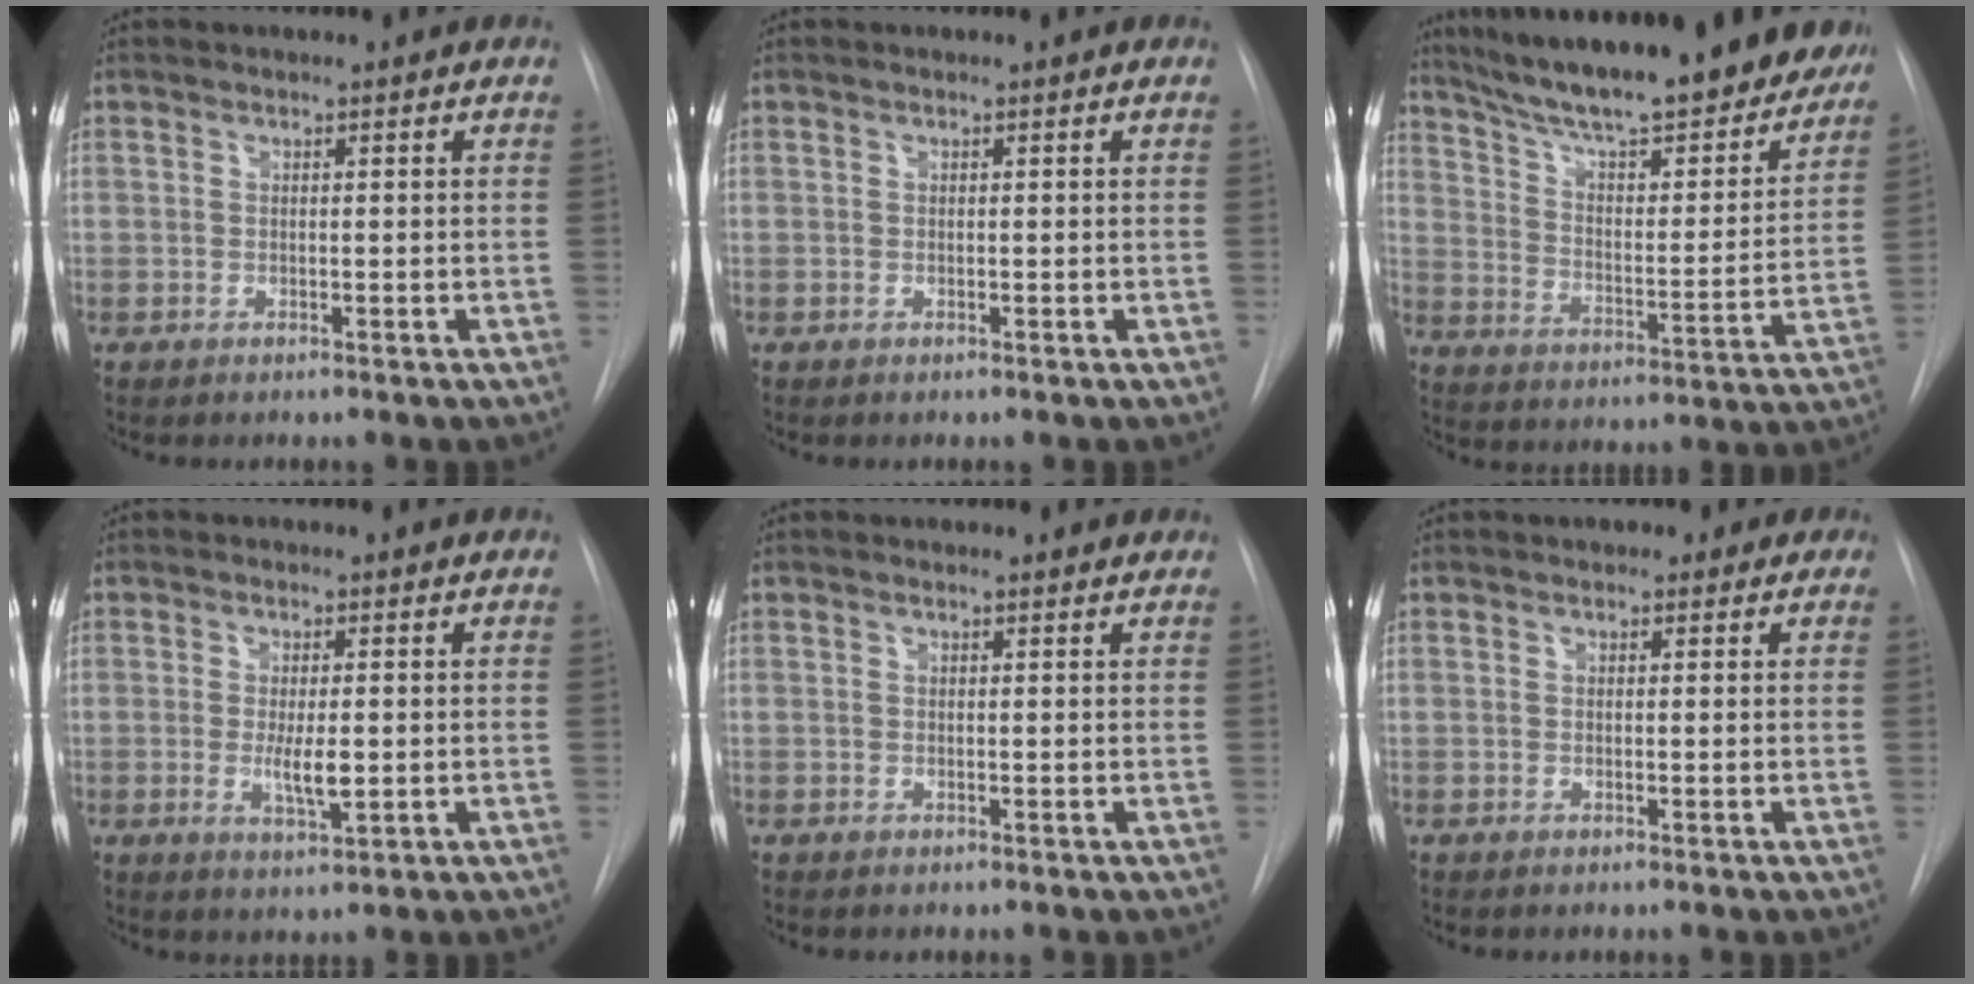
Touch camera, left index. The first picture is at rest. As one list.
[{"total": 0.0}, {"total": 27.3, "force": [23.3, 5.2, 13.3], "torque": [-0.213, -0.036, 0.320]}, {"total": 4.4, "force": [-1.2, 1.1, 4.1], "torque": [-0.075, -0.012, -0.013]}, {"total": 0.8, "force": [0.5, 0.3, 0.5], "torque": [-0.013, 0.003, 0.002]}, {"total": 1.6, "force": [0.5, 1.4, 0.6], "torque": [0.000, 0.004, 0.000]}]